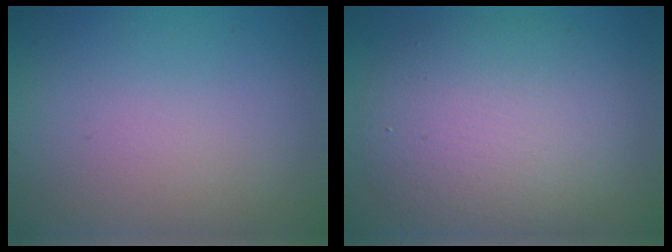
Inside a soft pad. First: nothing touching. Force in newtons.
{"total": 7.5, "press": 7.5, "slide": 0.6}